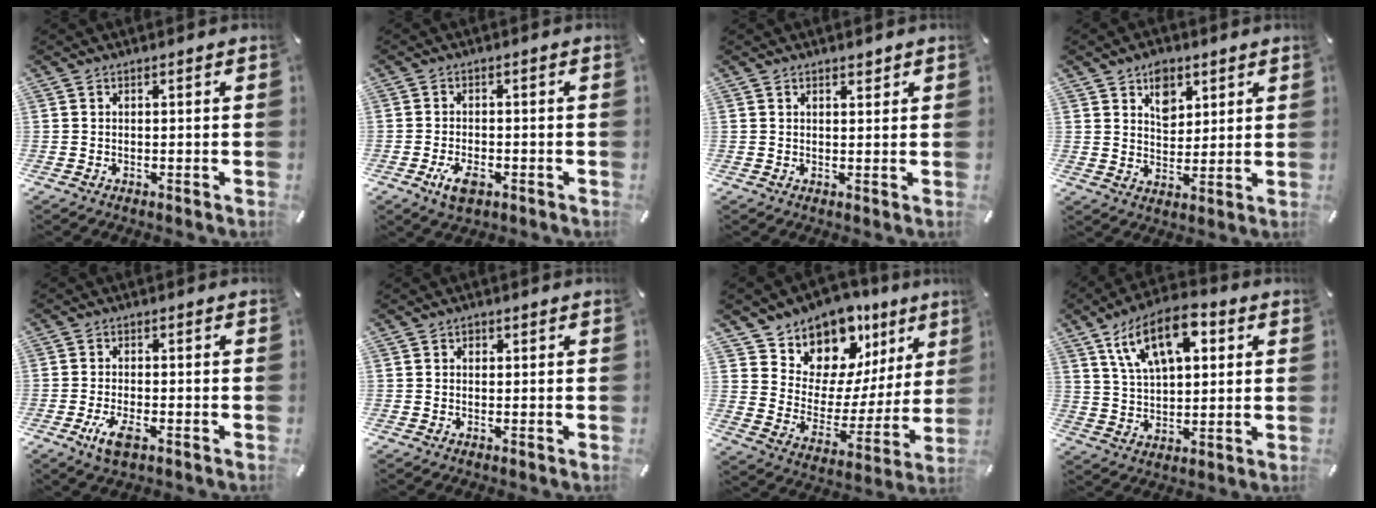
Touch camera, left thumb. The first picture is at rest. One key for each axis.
{"total": 4.8, "fx": -2.2, "fy": 2.7, "fz": 3.4, "tx": -0.081, "ty": 0.003, "tz": -0.043}
{"total": 1.4, "fx": 1.0, "fy": 0.8, "fz": 0.6, "tx": -0.004, "ty": -0.002, "tz": 0.017}
{"total": 7.0, "fx": 3.9, "fy": 5.1, "fz": 2.8, "tx": -0.033, "ty": -0.016, "tz": 0.066}
{"total": 4.9, "fx": -2.2, "fy": 2.0, "fz": 3.9, "tx": -0.086, "ty": -0.002, "tz": -0.041}
{"total": 0.9, "fx": 0.2, "fy": 0.8, "fz": 0.3, "tx": 0.003, "ty": 0.002, "tz": 0.001}
{"total": 12.2, "fx": 10.6, "fy": 6.1, "fz": -0.4, "tx": -0.010, "ty": -0.128, "tz": 0.190}
{"total": 15.0, "fx": 6.9, "fy": 8.0, "fz": 10.6, "tx": -0.189, "ty": -0.008, "tz": 0.122}